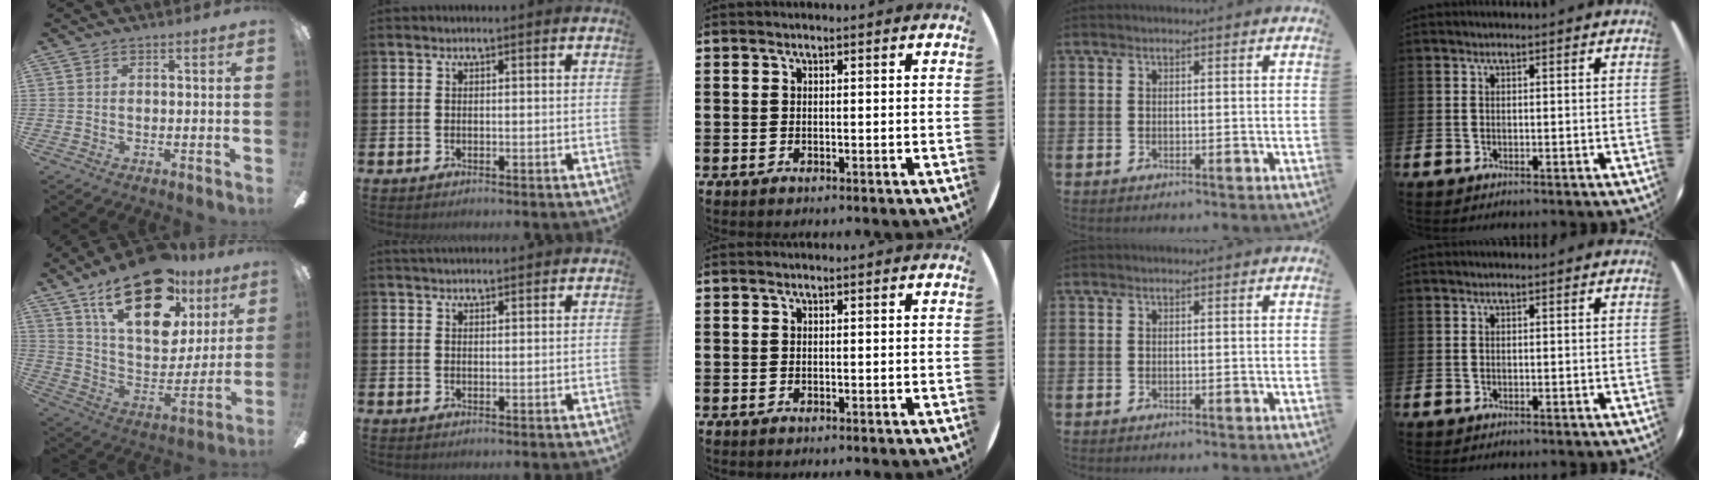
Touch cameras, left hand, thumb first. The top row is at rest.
{"thumb": {"total": 25.3, "force": [15.1, 12.4, 16.1], "torque": [-0.262, -0.081, 0.264]}, "index": {"total": 2.2, "force": [2.2, 0.3, 0.2], "torque": [0.005, -0.012, 0.038]}}